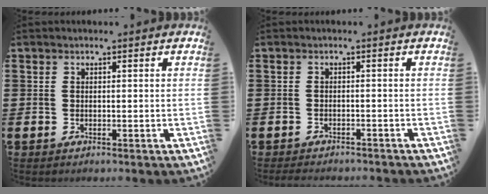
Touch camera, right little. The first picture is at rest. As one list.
[{"total": 1.2, "force": [-1.2, 0.0, 0.0], "torque": [-0.003, 0.000, -0.024]}]